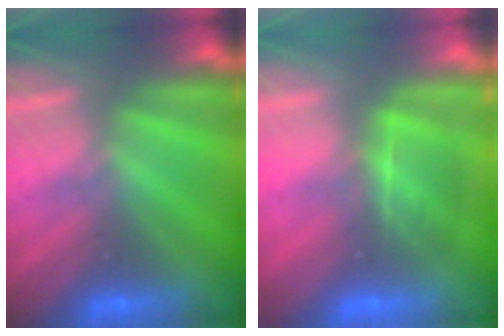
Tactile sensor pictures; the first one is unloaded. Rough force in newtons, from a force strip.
{"total": 4.7}